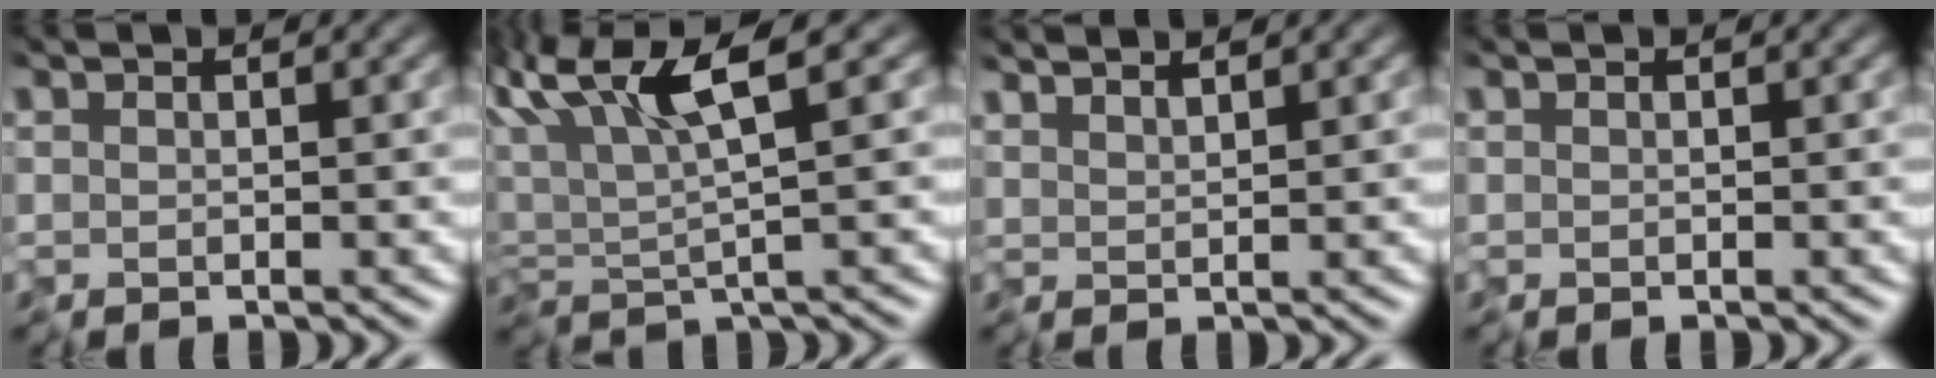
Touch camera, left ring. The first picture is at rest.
{"total": 5.3, "force": [0.8, 1.2, 5.1], "torque": [-0.098, 0.006, 0.013]}
{"total": 2.0, "force": [1.7, 0.4, 1.0], "torque": [-0.012, 0.007, 0.017]}
{"total": 0.0}